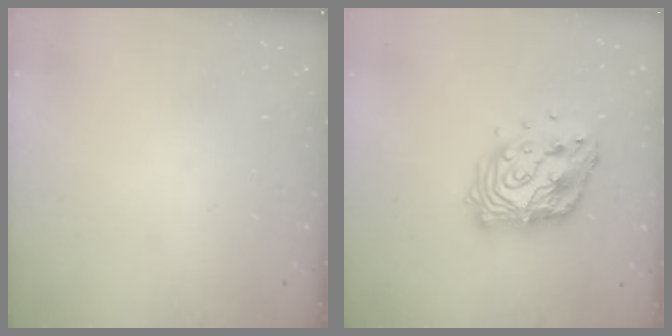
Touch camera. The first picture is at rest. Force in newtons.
{"total": 14.1, "press": 14.1, "slide": 1.1}